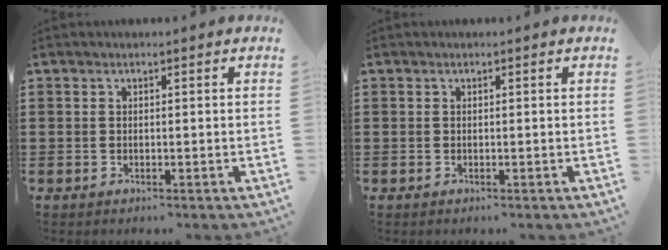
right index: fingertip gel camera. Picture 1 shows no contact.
{"total": 0.0}